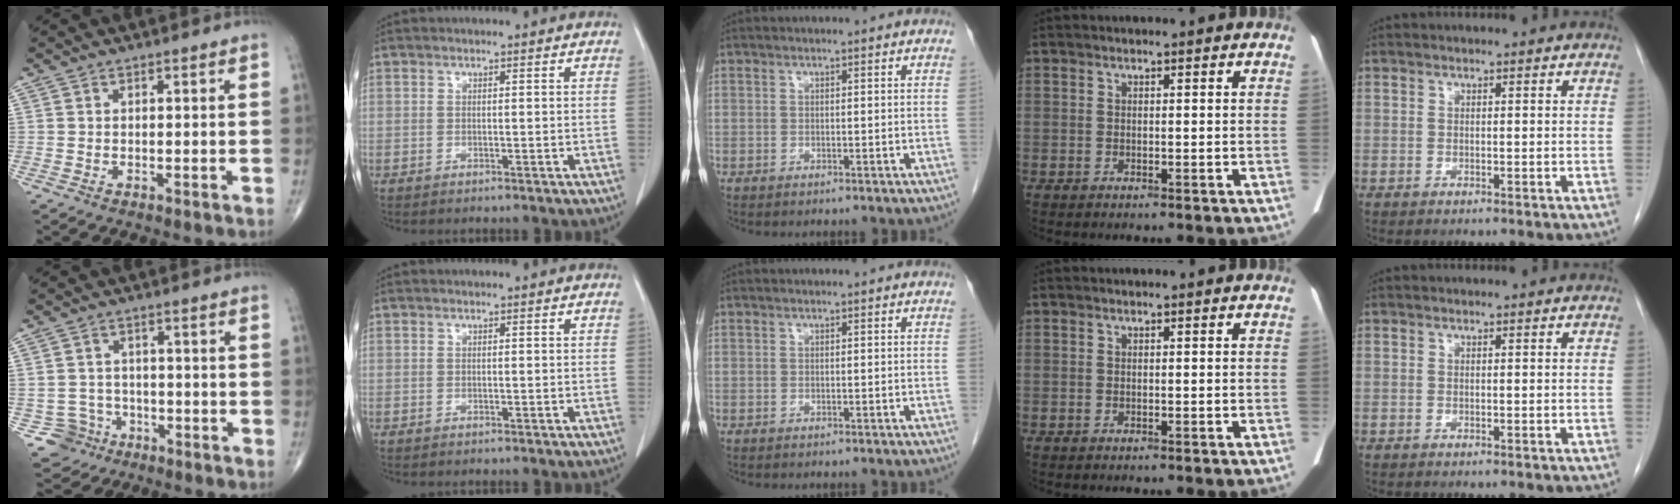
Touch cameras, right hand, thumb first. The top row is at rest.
{"thumb": {"total": 5.2, "force": [-2.6, 4.5, -0.1], "torque": [0.028, 0.021, -0.042]}}